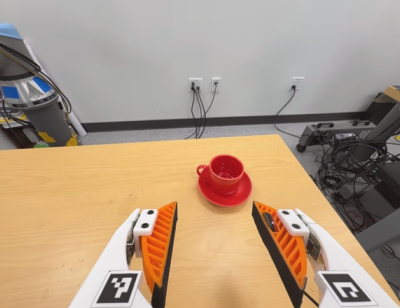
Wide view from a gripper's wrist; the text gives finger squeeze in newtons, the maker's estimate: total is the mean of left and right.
{"total": 0.0}